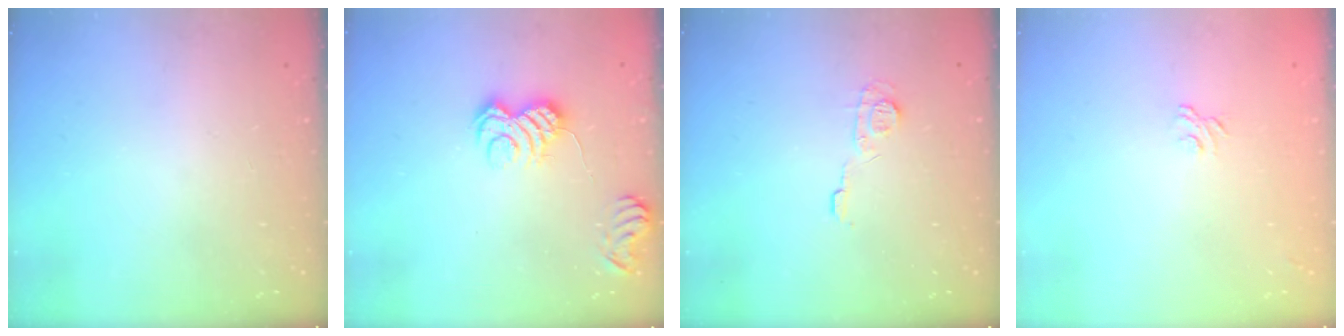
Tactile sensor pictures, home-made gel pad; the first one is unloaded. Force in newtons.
{"total": 6.4, "press": 6.3, "slide": 1.4}
{"total": 6.9, "press": 6.9, "slide": 0.6}
{"total": 3.2, "press": 3.1, "slide": 1.0}